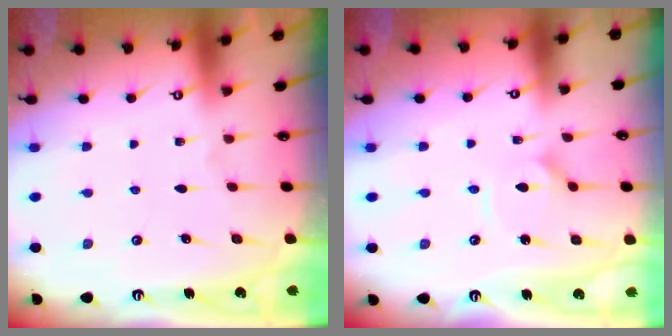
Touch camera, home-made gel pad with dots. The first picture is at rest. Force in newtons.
{"total": 4.1, "press": 4.1, "slide": 0.3}